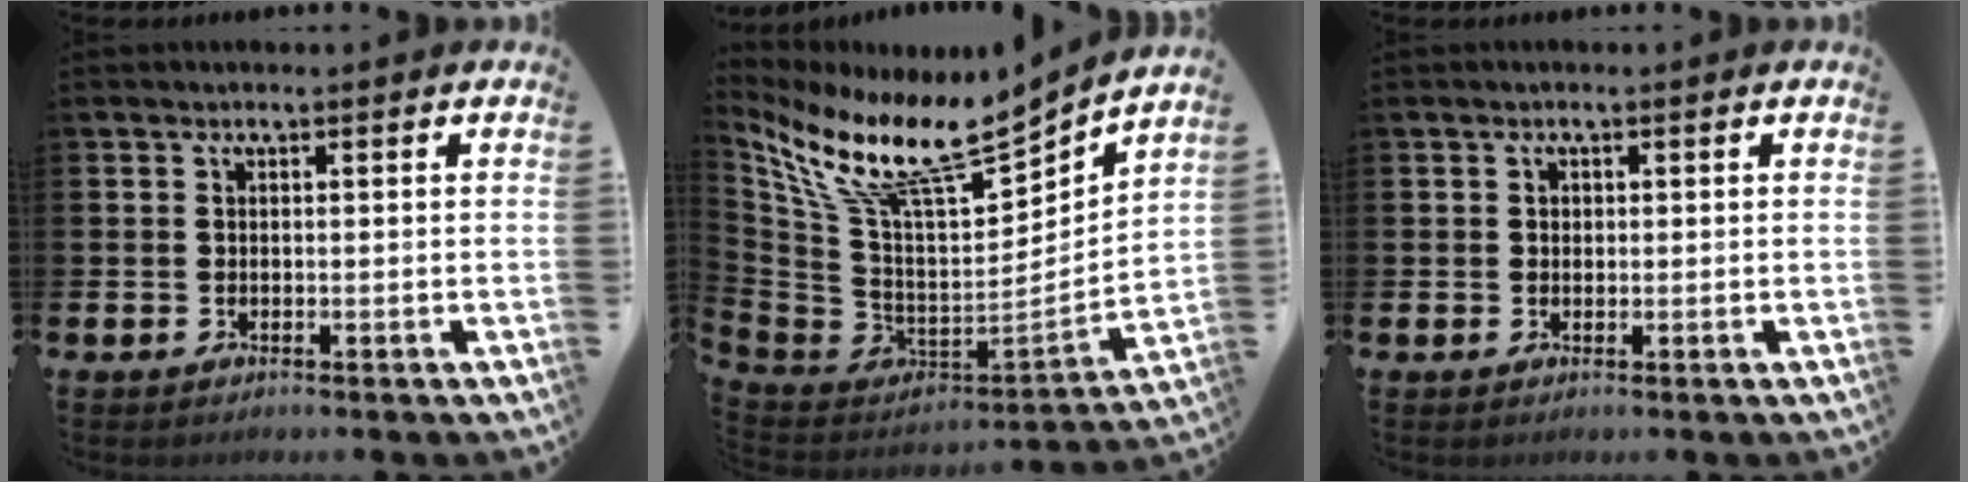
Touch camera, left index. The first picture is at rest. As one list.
[{"total": 13.5, "force": [10.7, 2.6, 7.7], "torque": [-0.201, -0.075, 0.187]}, {"total": 0.8, "force": [0.3, 0.7, 0.3], "torque": [0.005, 0.003, 0.002]}]